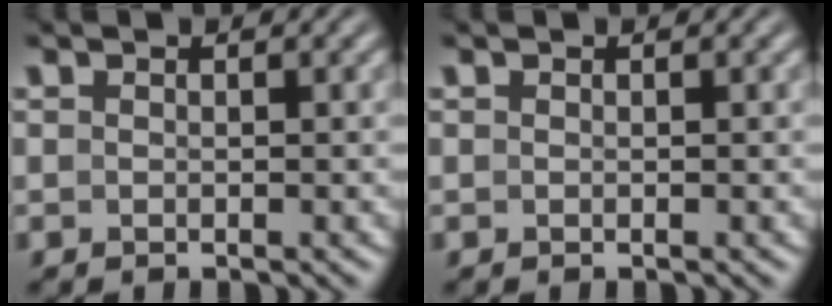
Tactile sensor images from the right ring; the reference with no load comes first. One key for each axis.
{"total": 0.0}